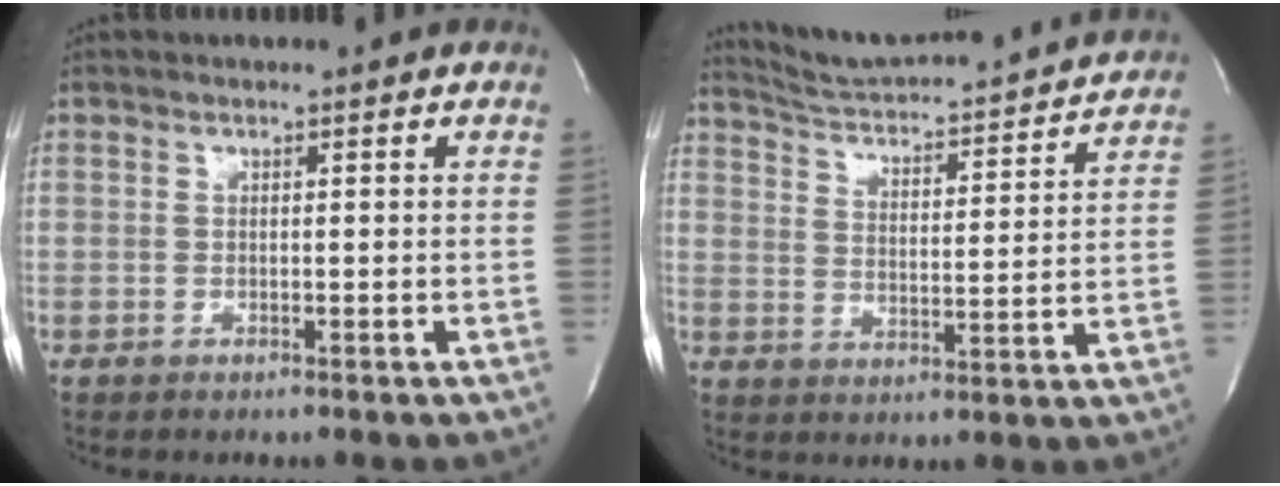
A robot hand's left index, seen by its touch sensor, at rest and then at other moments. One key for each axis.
{"total": 18.2, "fx": 17.5, "fy": 1.2, "fz": 5.1, "tx": -0.082, "ty": -0.030, "tz": 0.237}